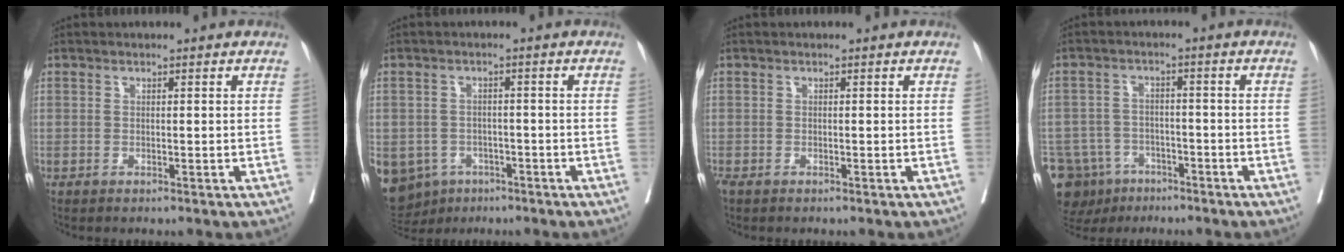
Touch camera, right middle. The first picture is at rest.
{"total": 12.1, "force": [-6.5, 9.6, 3.6], "torque": [-0.109, -0.002, -0.085]}
{"total": 0.7, "force": [-0.6, 0.3, 0.3], "torque": [-0.011, -0.003, -0.011]}
{"total": 11.6, "force": [-7.4, 8.3, 3.2], "torque": [-0.082, 0.005, -0.112]}